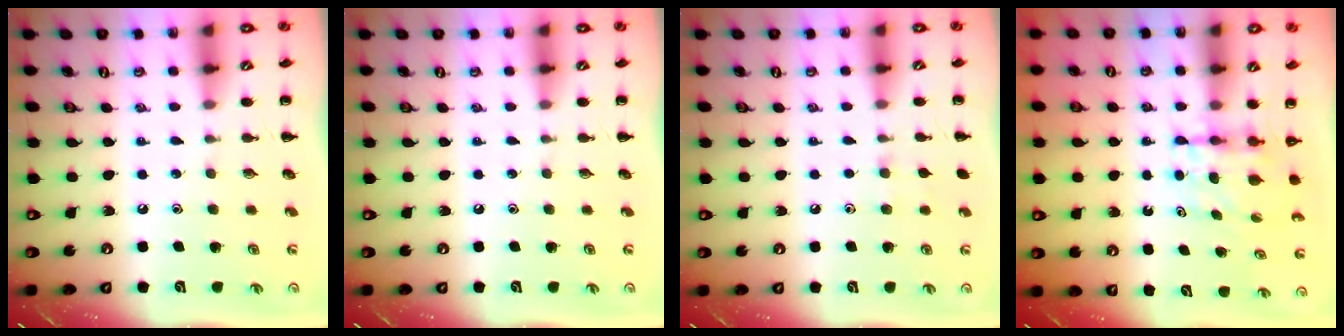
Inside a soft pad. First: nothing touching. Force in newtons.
{"total": 0.0}
{"total": 4.9, "press": 4.6, "slide": 1.7}
{"total": 4.8, "press": 4.8, "slide": 0.3}